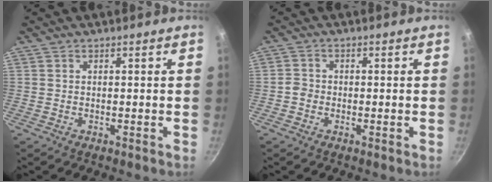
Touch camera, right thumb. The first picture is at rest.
{"total": 2.0, "force": [-0.9, 1.6, 0.8], "torque": [-0.013, 0.013, -0.022]}